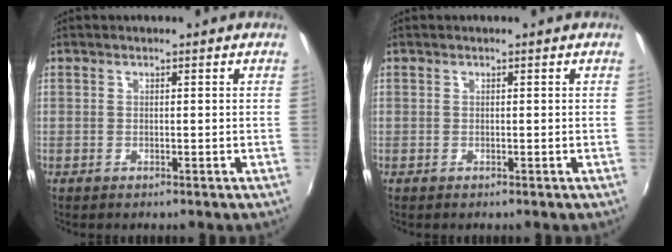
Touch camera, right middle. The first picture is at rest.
{"total": 0.0}